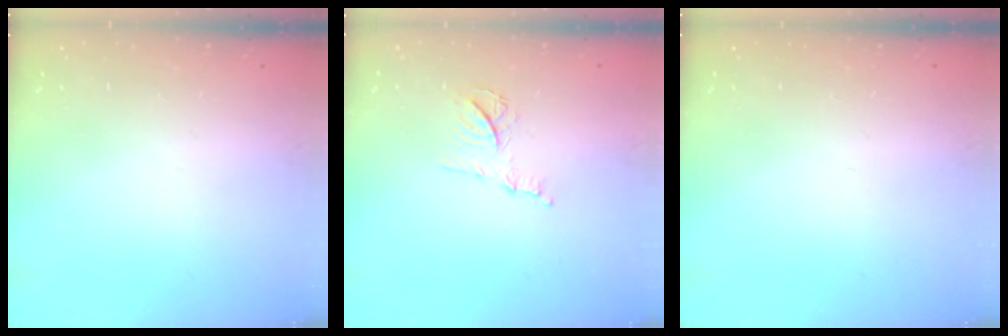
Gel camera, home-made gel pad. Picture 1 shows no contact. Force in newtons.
{"total": 9.1, "press": 9.1, "slide": 0.5}
{"total": 0.0}